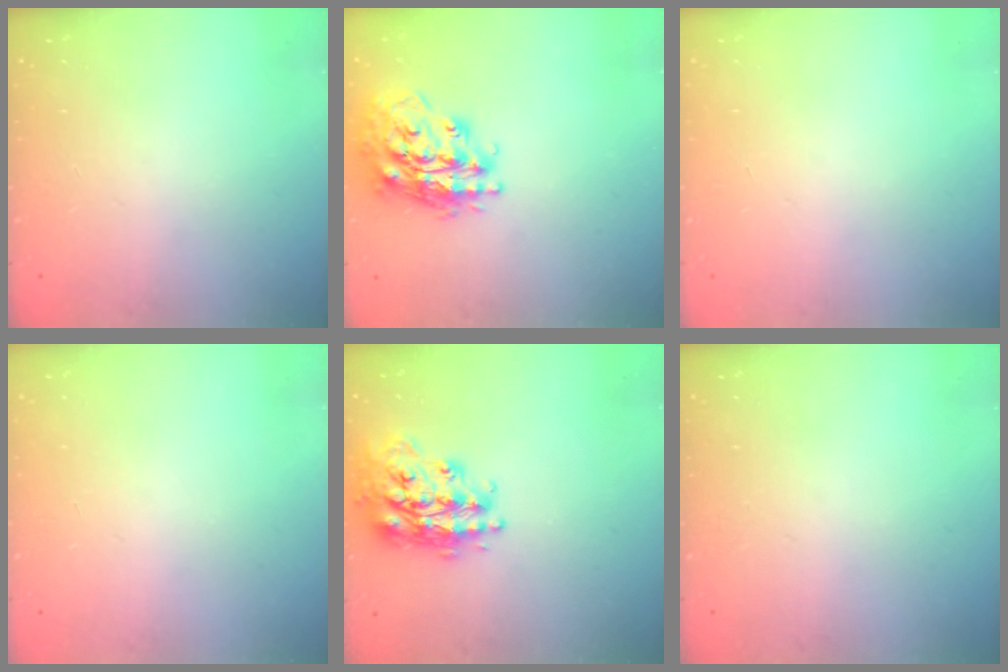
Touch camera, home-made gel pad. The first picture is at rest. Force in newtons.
{"total": 21.2, "press": 21.1, "slide": 2.1}
{"total": 0.0}
{"total": 0.0}
{"total": 20.1, "press": 20.1, "slide": 1.4}
{"total": 0.0}